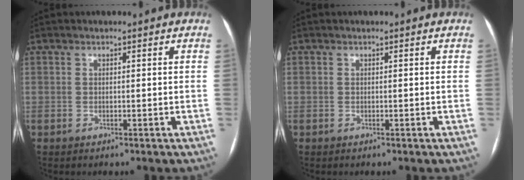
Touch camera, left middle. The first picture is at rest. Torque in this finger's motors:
{"motor_torque": [0.00, 0.00, 0.00, 0.00]}